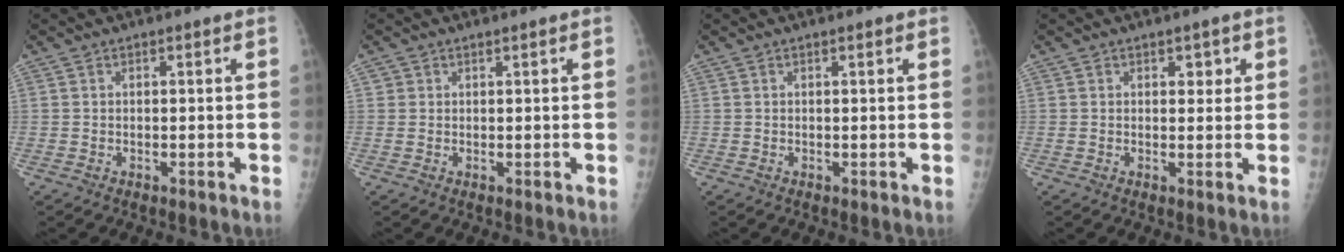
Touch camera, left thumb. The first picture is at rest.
{"total": 0.7, "force": [0.5, 0.4, 0.0], "torque": [0.010, -0.001, 0.010]}
{"total": 0.6, "force": [0.4, 0.1, 0.5], "torque": [-0.007, 0.001, 0.003]}
{"total": 2.3, "force": [1.2, 1.3, 1.4], "torque": [0.004, -0.003, 0.016]}